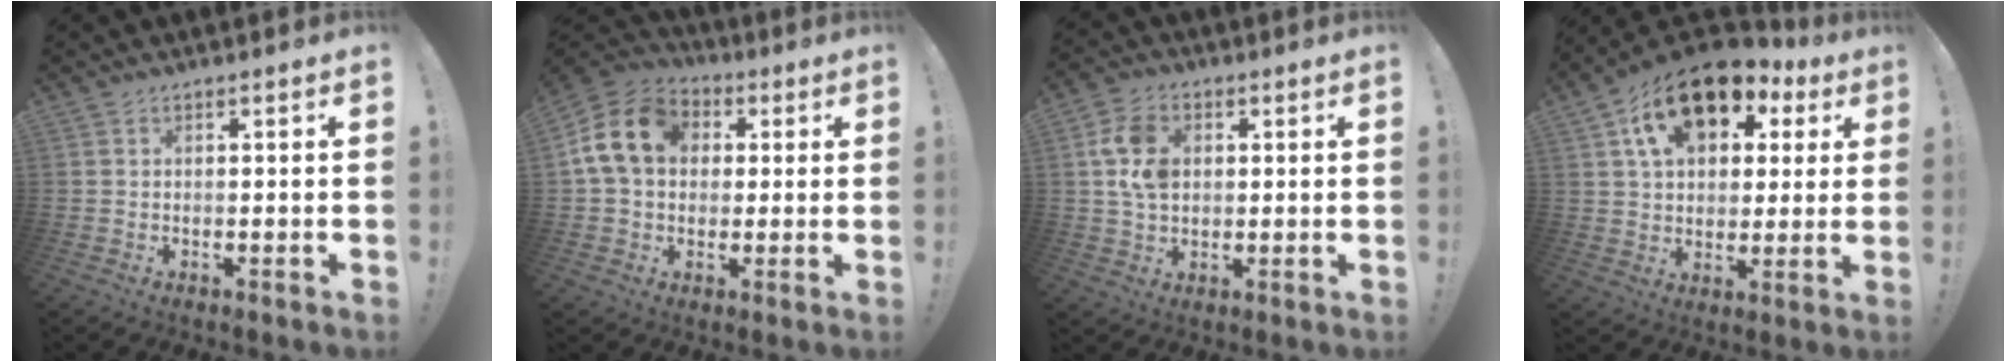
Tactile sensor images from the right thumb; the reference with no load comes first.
{"total": 14.9, "force": [3.3, 11.7, 8.6], "torque": [-0.138, 0.009, 0.068]}
{"total": 11.8, "force": [2.8, 8.9, 7.2], "torque": [-0.129, 0.003, 0.054]}
{"total": 17.4, "force": [9.0, 10.6, 10.4], "torque": [-0.160, -0.042, 0.163]}